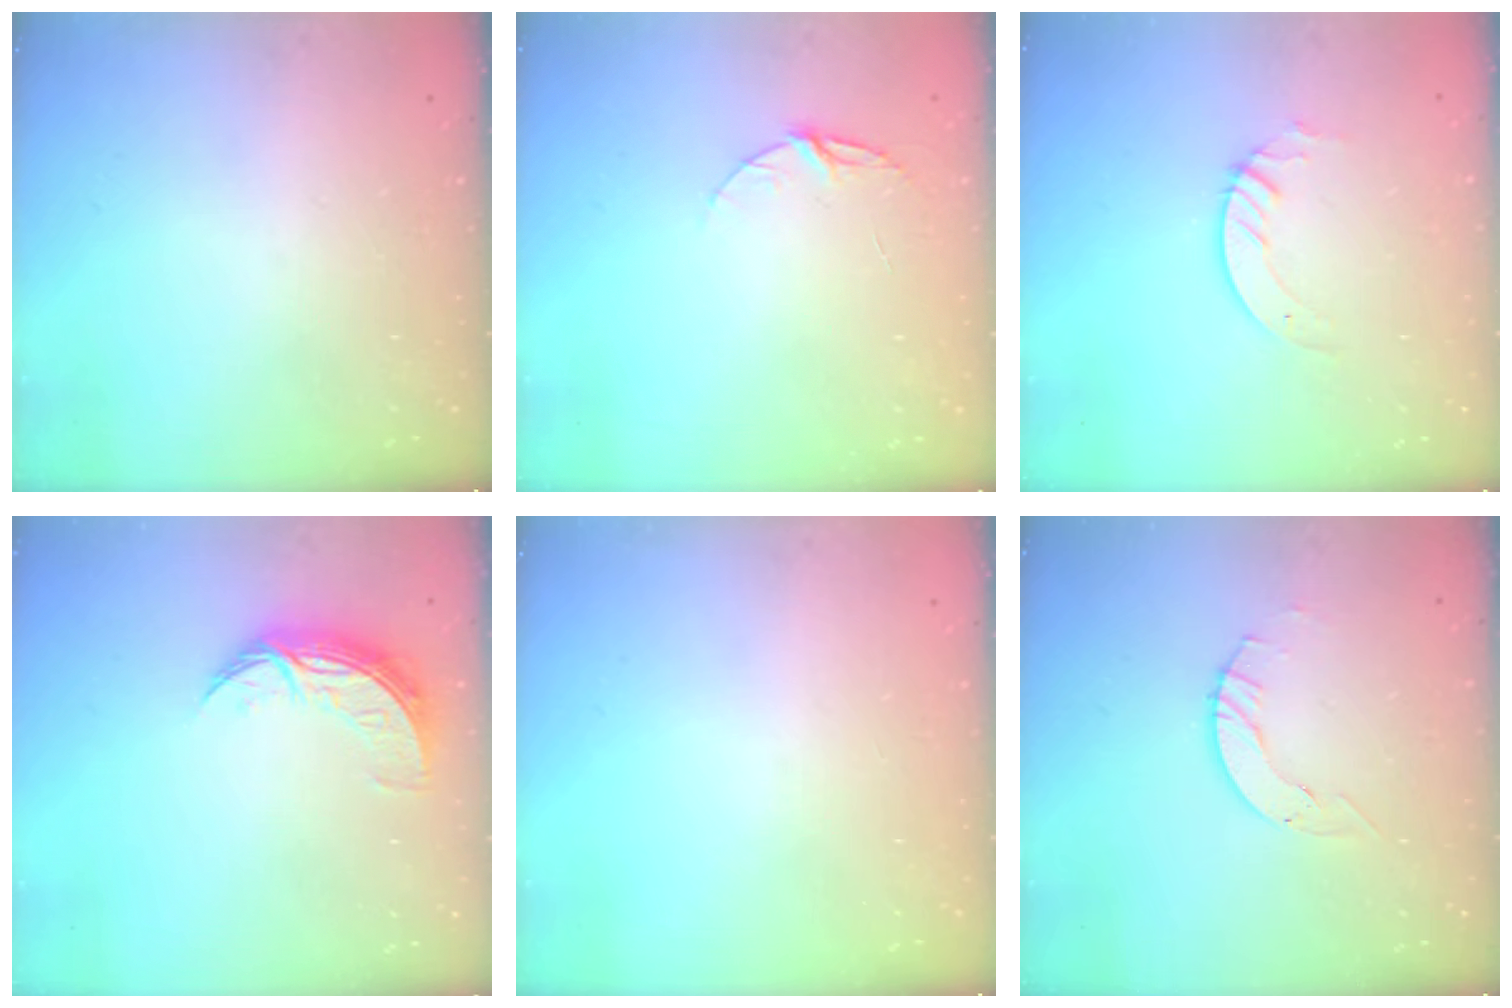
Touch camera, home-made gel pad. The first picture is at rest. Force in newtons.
{"total": 5.3, "press": 5.3, "slide": 0.5}
{"total": 3.6, "press": 3.6, "slide": 0.3}
{"total": 8.7, "press": 8.7, "slide": 0.4}
{"total": 0.0}
{"total": 3.9, "press": 3.9, "slide": 0.4}